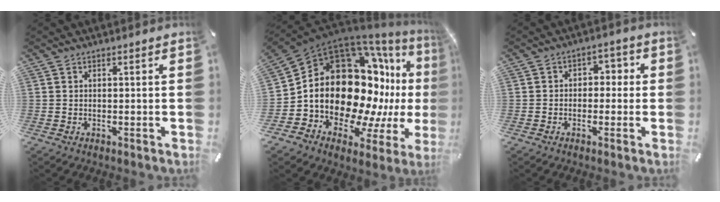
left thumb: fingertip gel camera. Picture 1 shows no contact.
{"total": 22.7, "force": [1.9, 16.9, 15.0], "torque": [-0.228, -0.088, 0.076]}
{"total": 3.5, "force": [-1.6, 2.7, 1.4], "torque": [-0.019, 0.015, -0.036]}